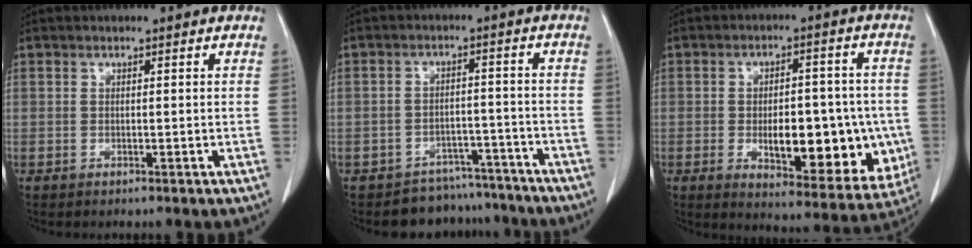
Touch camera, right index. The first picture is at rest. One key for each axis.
{"total": 7.3, "fx": -6.3, "fy": 3.5, "fz": -0.9, "tx": 0.033, "ty": 0.040, "tz": -0.086}
{"total": 16.1, "fx": -3.1, "fy": 6.9, "fz": 14.3, "tx": -0.178, "ty": 0.008, "tz": -0.022}